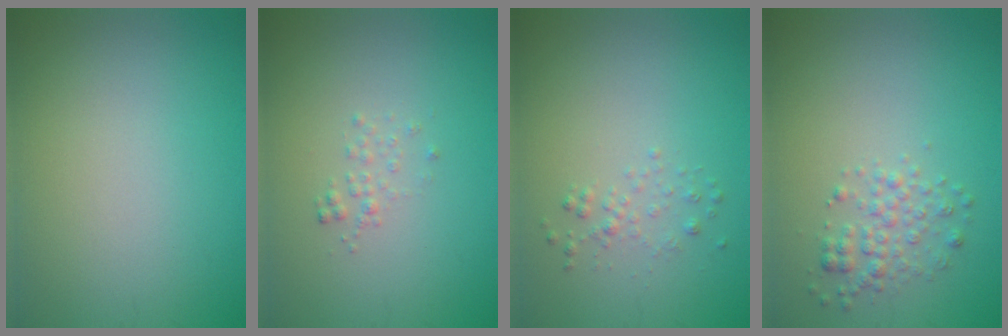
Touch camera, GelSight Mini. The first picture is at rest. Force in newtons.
{"total": 0.9, "press": 0.9, "slide": 0.1}
{"total": 1.0, "press": 1.0, "slide": 0.0}
{"total": 2.0, "press": 2.0, "slide": 0.1}